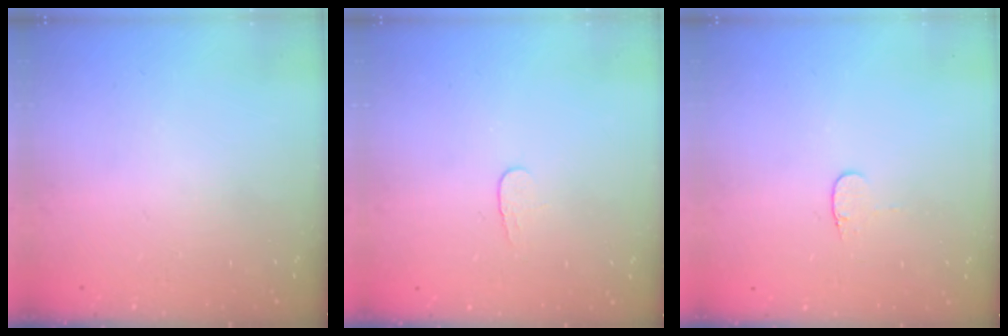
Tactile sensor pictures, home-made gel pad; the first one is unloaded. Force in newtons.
{"total": 3.5, "press": 3.4, "slide": 0.4}
{"total": 3.4, "press": 3.3, "slide": 0.4}